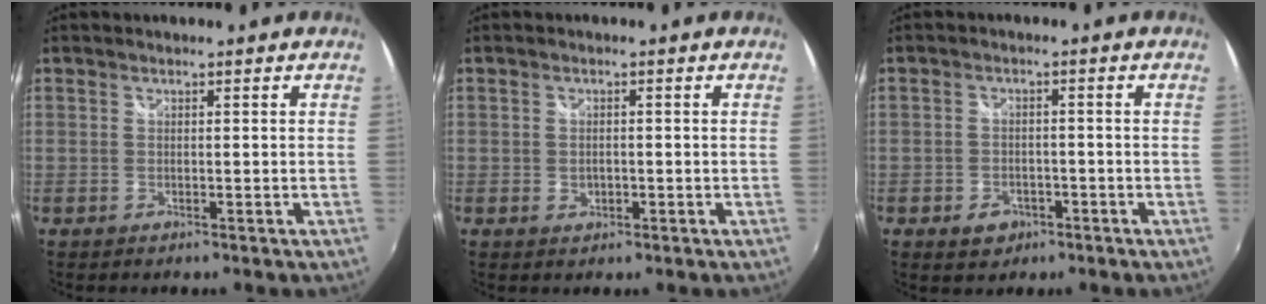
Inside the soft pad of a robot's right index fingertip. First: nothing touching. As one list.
[{"total": 1.9, "force": [-0.4, 1.5, 1.1], "torque": [-0.019, -0.001, -0.007]}, {"total": 4.6, "force": [-2.5, 3.4, 1.7], "torque": [-0.045, 0.003, -0.034]}]